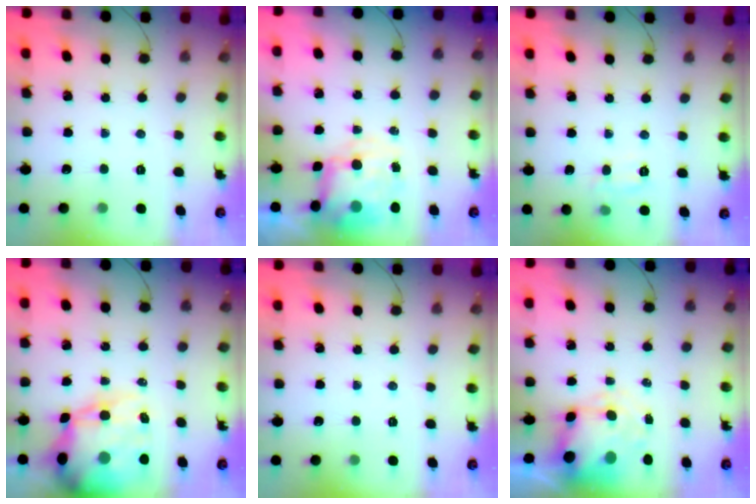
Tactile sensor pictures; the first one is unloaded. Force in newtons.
{"total": 8.0, "press": 7.8, "slide": 2.0}
{"total": 7.1, "press": 6.9, "slide": 1.7}
{"total": 17.3, "press": 16.7, "slide": 4.4}
{"total": 0.0}
{"total": 7.3, "press": 7.0, "slide": 2.0}